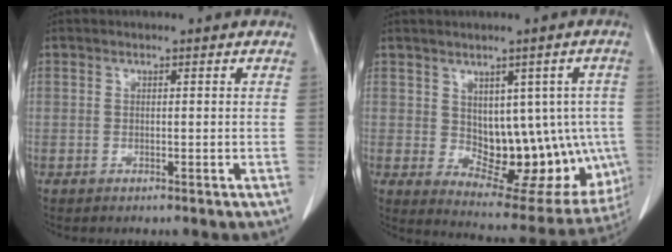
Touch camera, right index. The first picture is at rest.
{"total": 15.1, "force": [-0.7, 8.3, 12.6], "torque": [-0.136, 0.010, 0.017]}